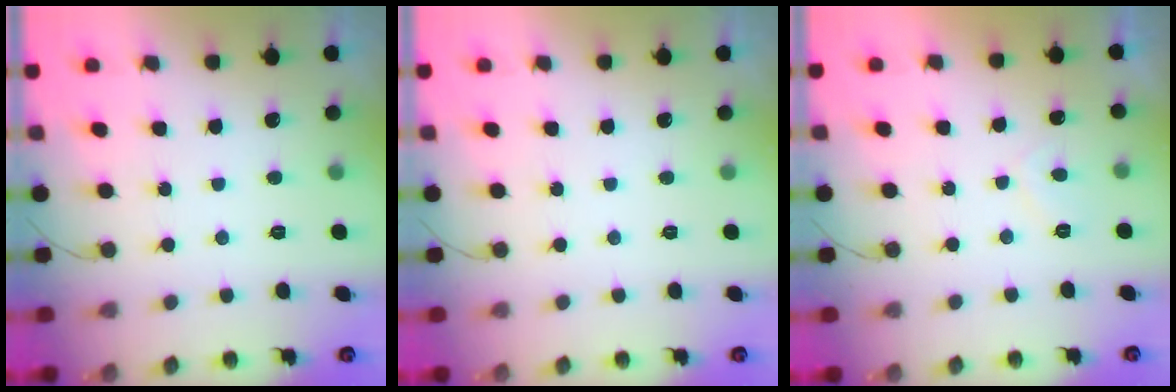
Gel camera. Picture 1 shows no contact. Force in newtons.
{"total": 0.0}
{"total": 1.3, "press": 1.2, "slide": 0.6}